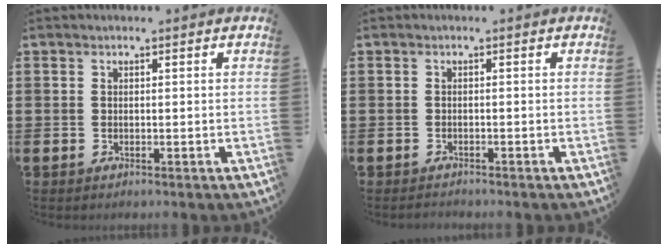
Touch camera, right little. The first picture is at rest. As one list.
[{"total": 0.6, "force": [-0.6, 0.0, 0.0], "torque": [-0.002, -0.002, -0.012]}]